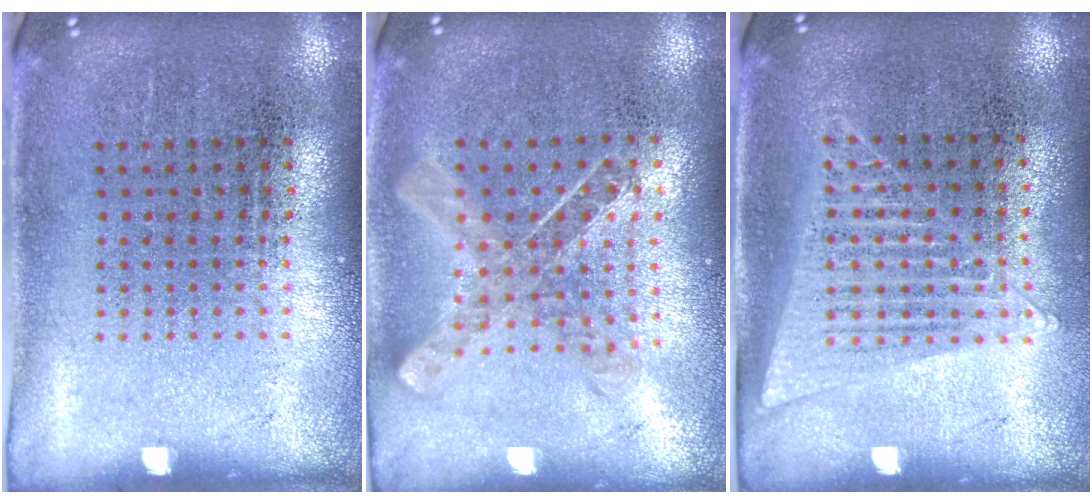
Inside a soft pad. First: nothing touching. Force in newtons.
{"total": 0.7, "press": 0.7, "slide": 0.1}
{"total": 1.2, "press": 1.2, "slide": 0.4}